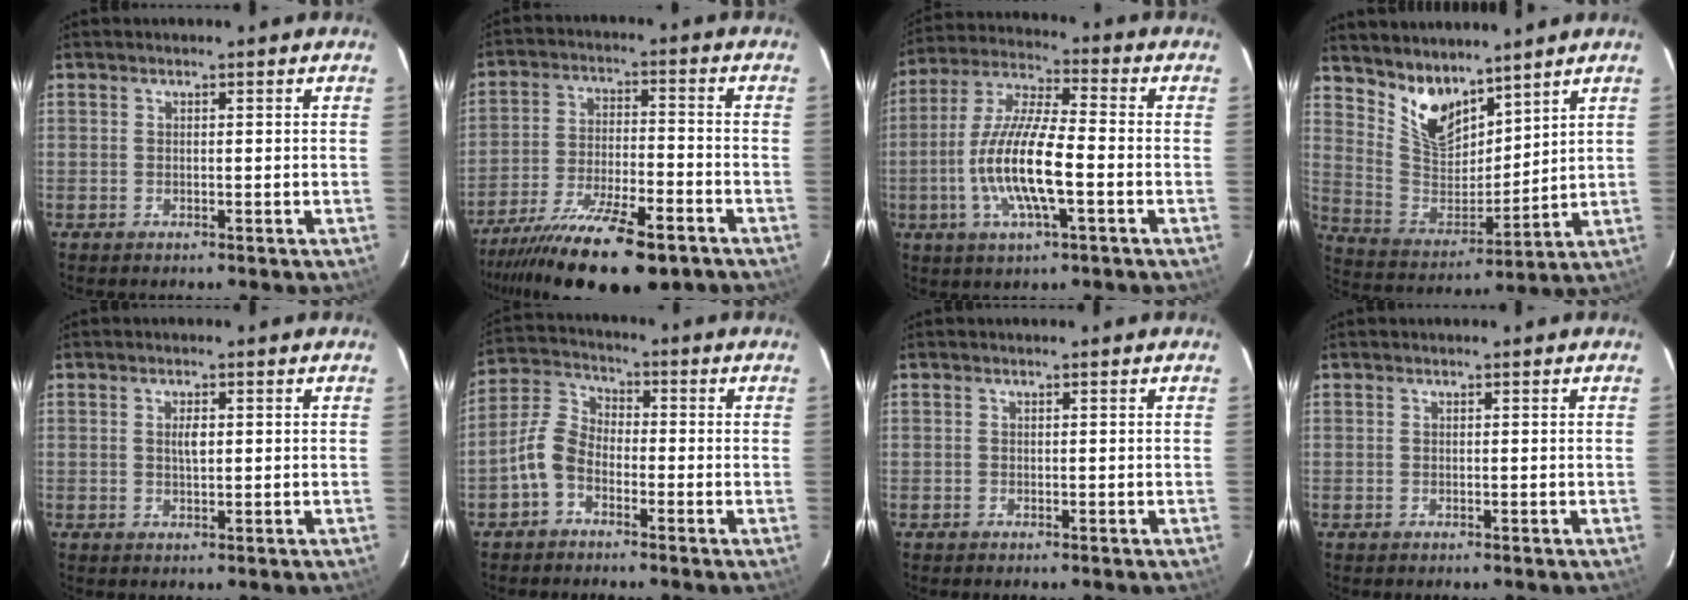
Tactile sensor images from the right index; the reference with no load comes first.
{"total": 20.0, "force": [-14.6, 5.7, 12.3], "torque": [-0.239, -0.046, -0.236]}
{"total": 14.2, "force": [-3.7, 3.0, 13.4], "torque": [-0.274, -0.004, -0.074]}
{"total": 11.3, "force": [8.7, 5.4, 4.8], "torque": [-0.098, -0.003, 0.179]}
{"total": 2.1, "force": [0.3, 0.9, 1.9], "torque": [-0.034, 0.002, 0.007]}
{"total": 6.5, "force": [-3.3, 4.1, 3.8], "torque": [-0.086, 0.020, -0.075]}
{"total": 0.0}
{"total": 0.0}